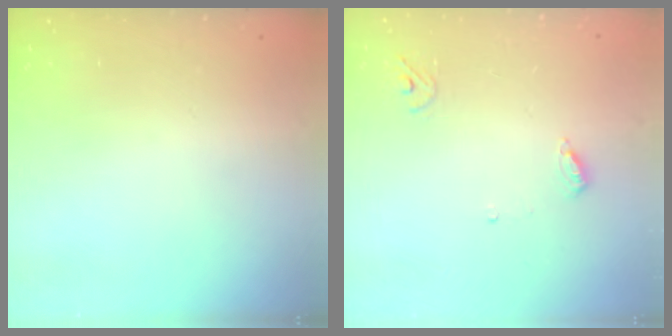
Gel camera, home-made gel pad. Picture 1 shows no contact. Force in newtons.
{"total": 3.6, "press": 3.6, "slide": 0.3}